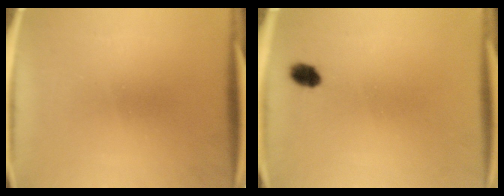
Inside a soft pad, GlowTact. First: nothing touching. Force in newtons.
{"total": 2.9}